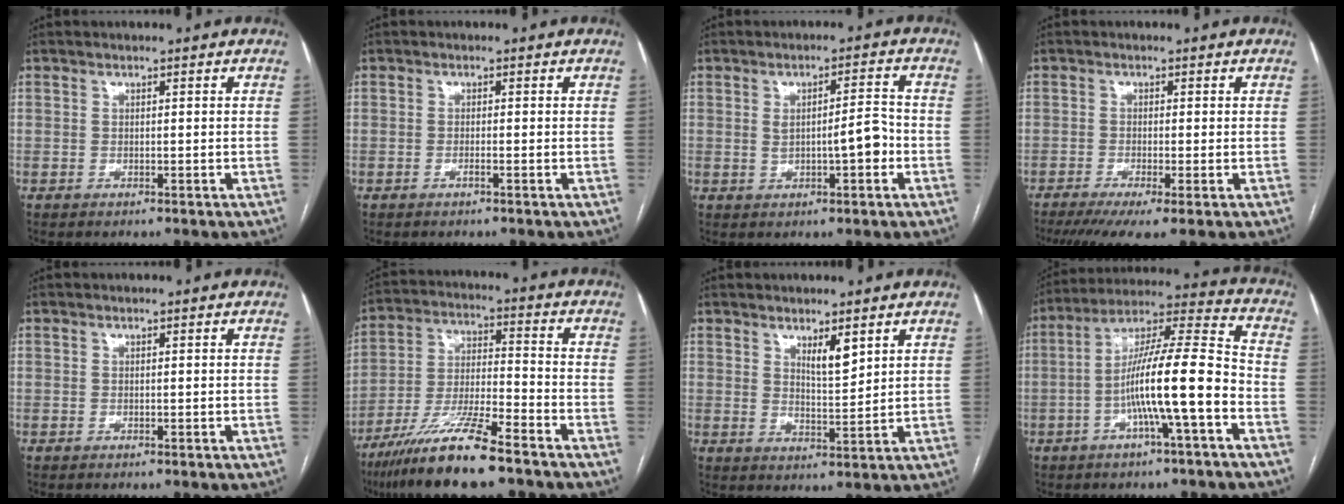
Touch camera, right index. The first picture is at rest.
{"total": 0.8, "force": [-0.5, -0.1, 0.7], "torque": [-0.015, 0.000, -0.007]}
{"total": 5.2, "force": [-0.7, 1.1, 5.0], "torque": [-0.081, 0.012, -0.004]}
{"total": 6.6, "force": [-4.3, 0.6, 5.0], "torque": [-0.079, -0.015, -0.073]}
{"total": 0.0}
{"total": 14.4, "force": [-10.2, 1.2, 10.0], "torque": [-0.199, -0.027, -0.185]}
{"total": 3.9, "force": [2.4, 0.8, 3.0], "torque": [-0.053, -0.009, 0.046]}
{"total": 14.5, "force": [-4.3, 0.5, 13.9], "torque": [-0.242, 0.019, -0.078]}